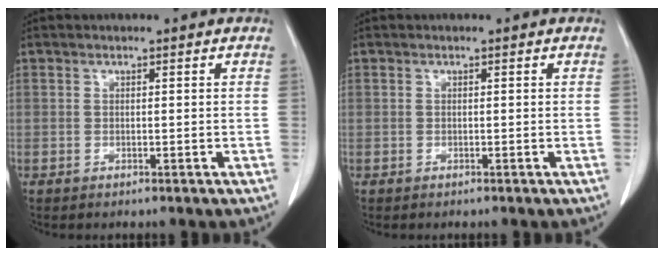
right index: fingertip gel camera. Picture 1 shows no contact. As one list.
[{"total": 0.0}]